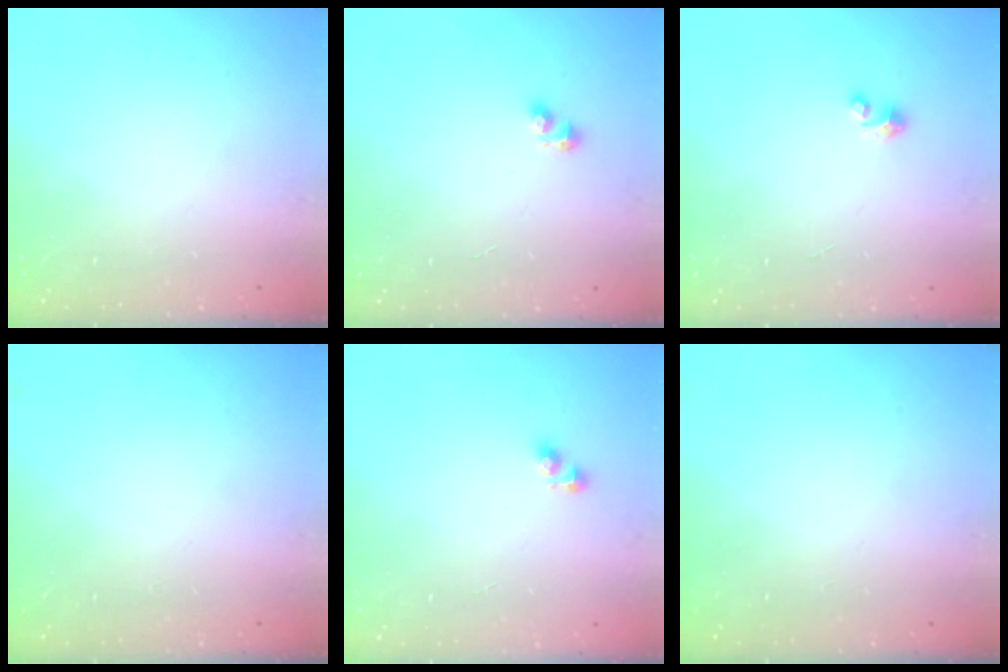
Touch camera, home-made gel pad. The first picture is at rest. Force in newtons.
{"total": 2.5, "press": 2.5, "slide": 0.3}
{"total": 2.1, "press": 2.1, "slide": 0.1}
{"total": 0.0}
{"total": 3.6, "press": 3.6, "slide": 0.6}
{"total": 0.0}